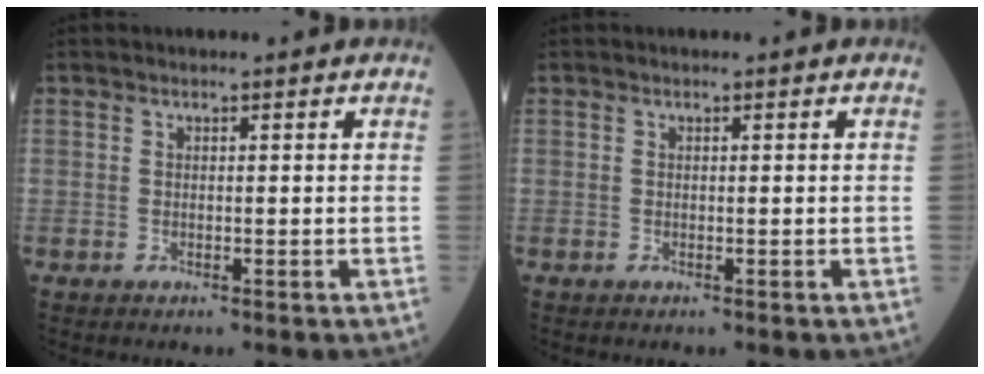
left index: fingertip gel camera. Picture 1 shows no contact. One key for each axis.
{"total": 0.0}